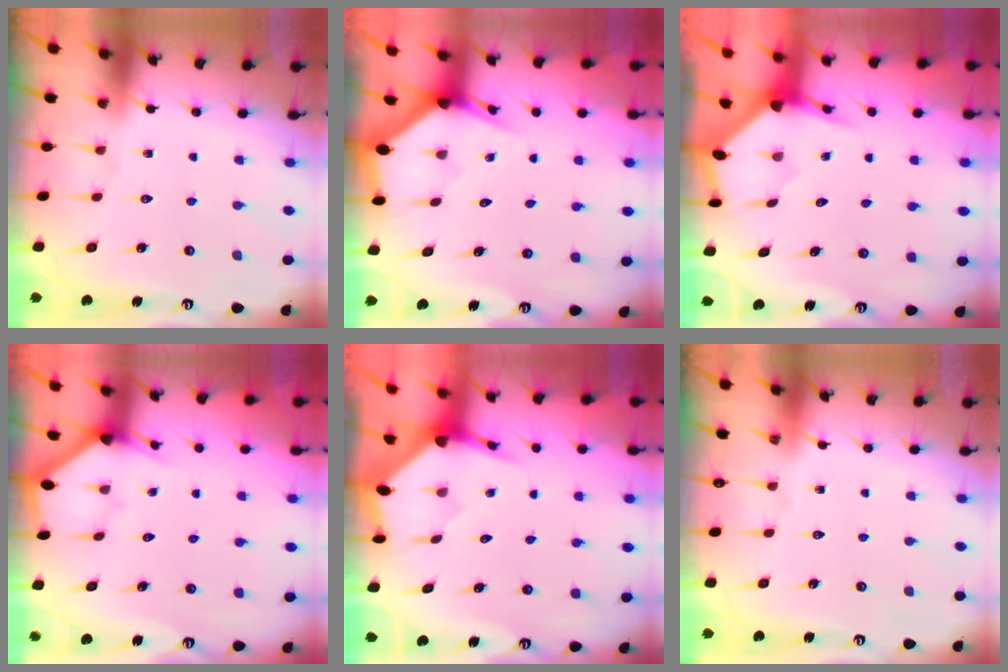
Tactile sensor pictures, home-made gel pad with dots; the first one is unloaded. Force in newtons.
{"total": 2.9, "press": 2.9, "slide": 0.2}
{"total": 3.4, "press": 3.4, "slide": 0.3}
{"total": 2.6, "press": 2.6, "slide": 0.3}
{"total": 3.5, "press": 3.5, "slide": 0.5}
{"total": 0.0}